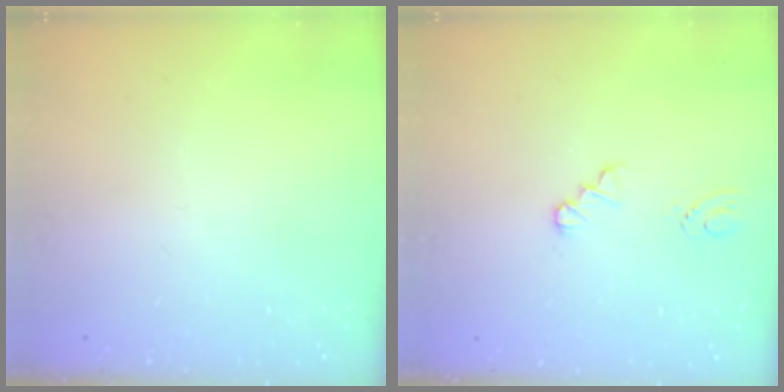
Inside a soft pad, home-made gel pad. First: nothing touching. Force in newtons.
{"total": 1.3, "press": 1.3, "slide": 0.2}